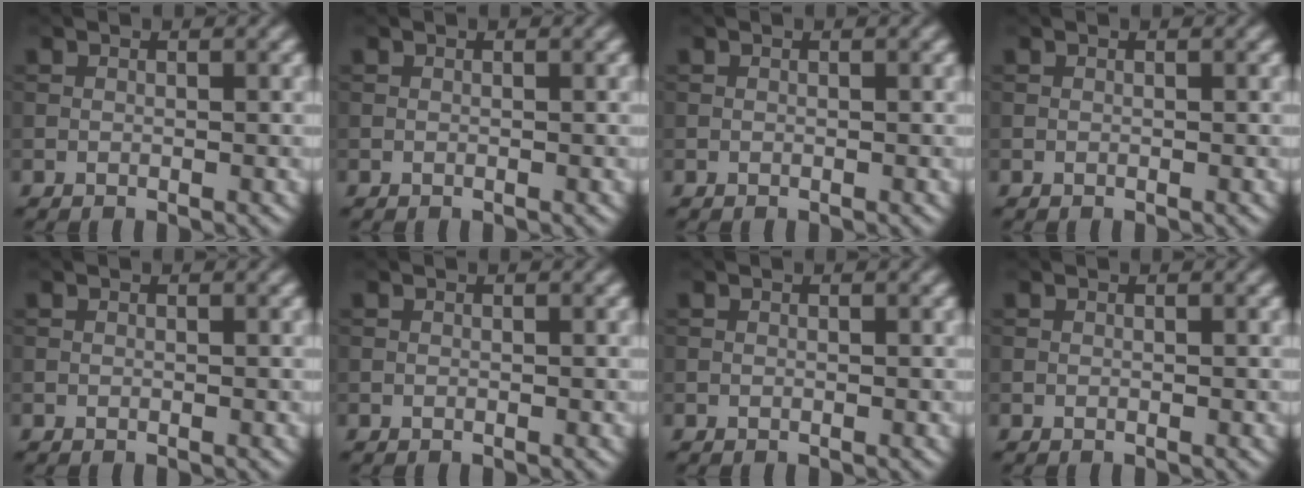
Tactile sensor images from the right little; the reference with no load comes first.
{"total": 0.0}
{"total": 0.0}
{"total": 0.0}
{"total": 0.0}
{"total": 0.0}
{"total": 0.0}
{"total": 0.0}